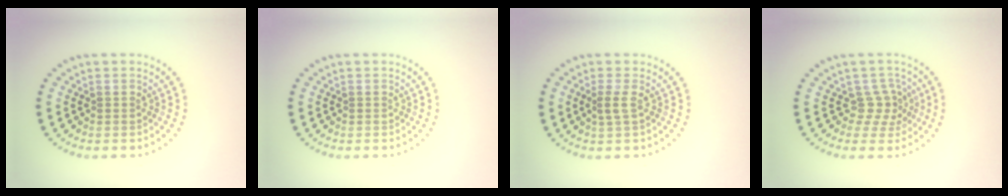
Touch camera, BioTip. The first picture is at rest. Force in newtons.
{"total": 0.0}
{"total": 1.1, "press": 0.8, "slide": 0.7}
{"total": 2.2, "press": 1.5, "slide": 1.6}